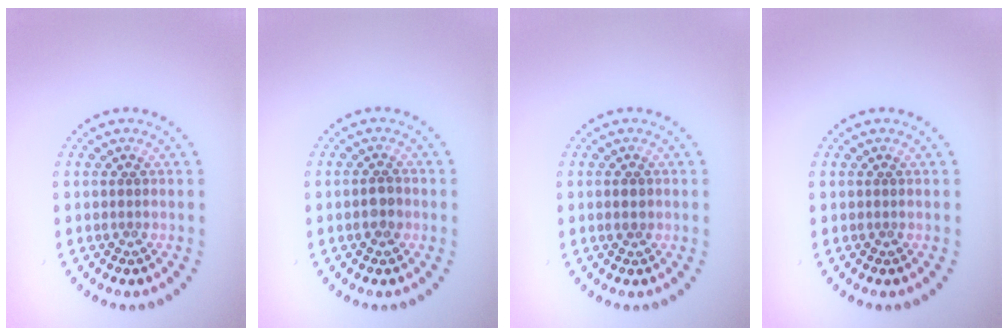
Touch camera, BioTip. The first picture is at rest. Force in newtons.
{"total": 1.5, "press": 1.5, "slide": 0.2}
{"total": 1.2, "press": 1.2, "slide": 0.0}
{"total": 0.0}